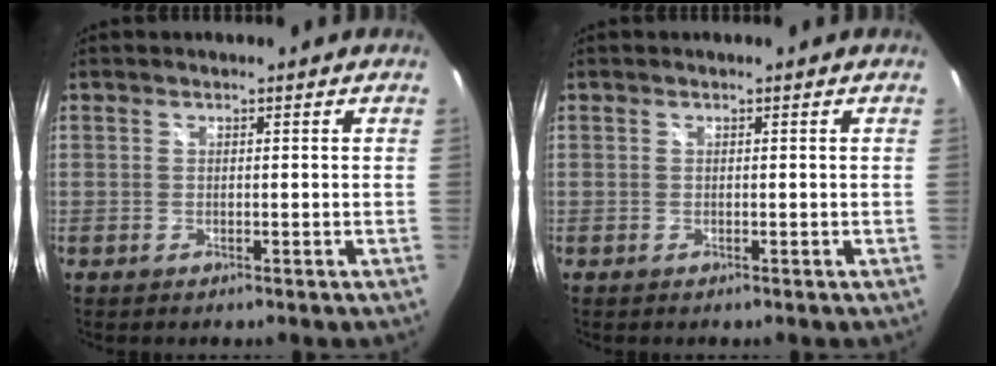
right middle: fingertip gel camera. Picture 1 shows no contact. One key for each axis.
{"total": 0.0}